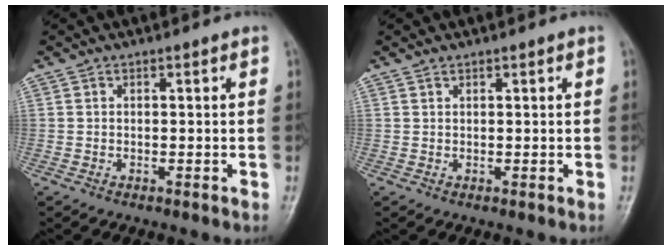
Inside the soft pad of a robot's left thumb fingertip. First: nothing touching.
{"total": 0.7, "force": [0.6, 0.3, 0.2], "torque": [-0.001, 0.005, 0.012]}